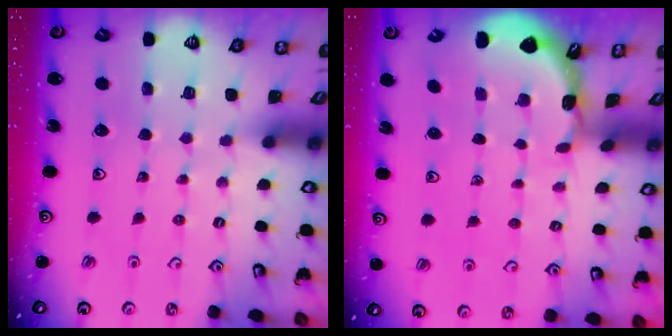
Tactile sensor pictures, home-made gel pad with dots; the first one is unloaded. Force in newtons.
{"total": 1.6, "press": 1.6, "slide": 0.2}